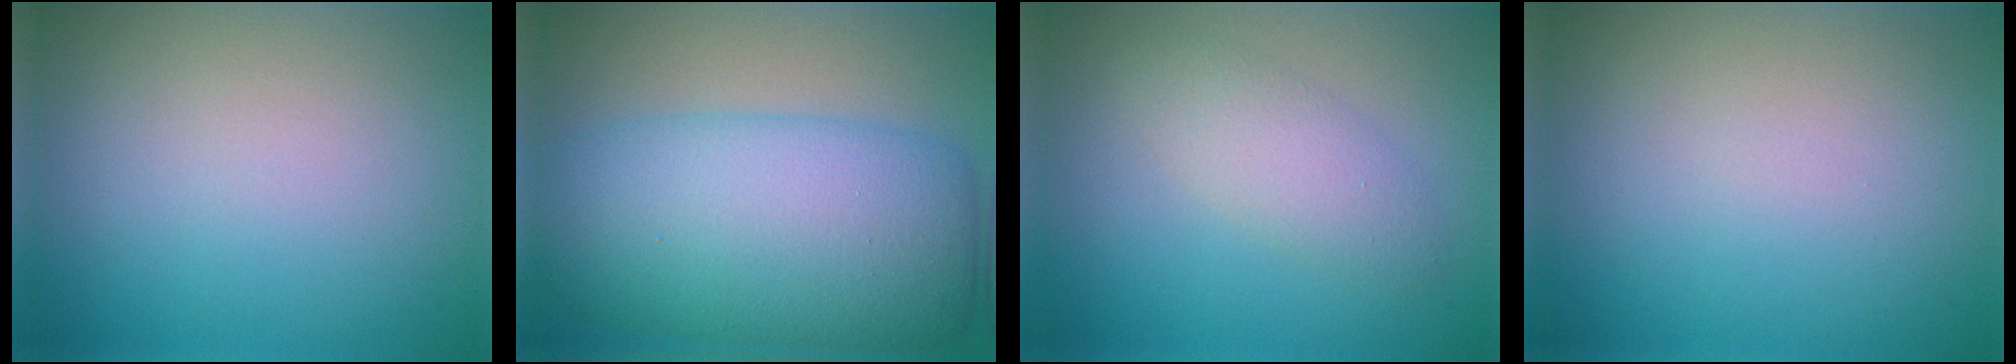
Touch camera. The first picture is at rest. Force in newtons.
{"total": 11.8, "press": 11.8, "slide": 0.2}
{"total": 2.7, "press": 2.7, "slide": 0.1}
{"total": 0.0}